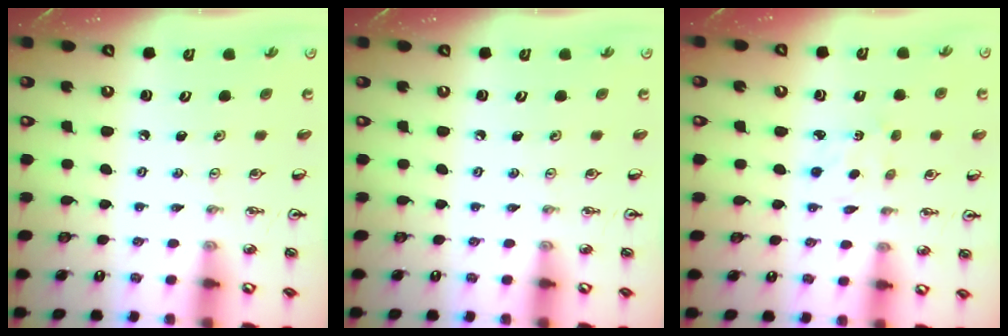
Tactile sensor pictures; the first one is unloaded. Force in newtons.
{"total": 0.0}
{"total": 1.5, "press": 1.4, "slide": 0.4}